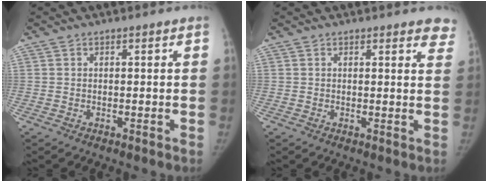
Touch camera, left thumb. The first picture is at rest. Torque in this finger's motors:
{"motor_torque": [1.26, 0.59, 0.51, -0.09, 0.06]}